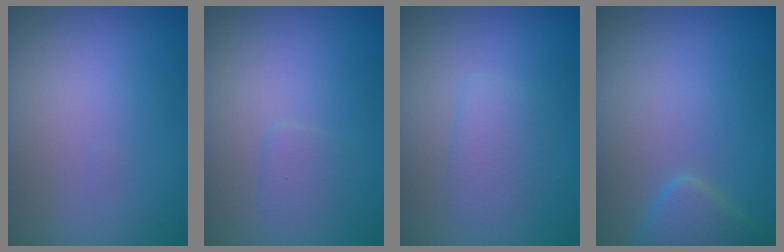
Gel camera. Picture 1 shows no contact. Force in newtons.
{"total": 1.1, "press": 1.1, "slide": 0.1}
{"total": 2.1, "press": 2.1, "slide": 0.1}
{"total": 2.4, "press": 2.4, "slide": 0.1}